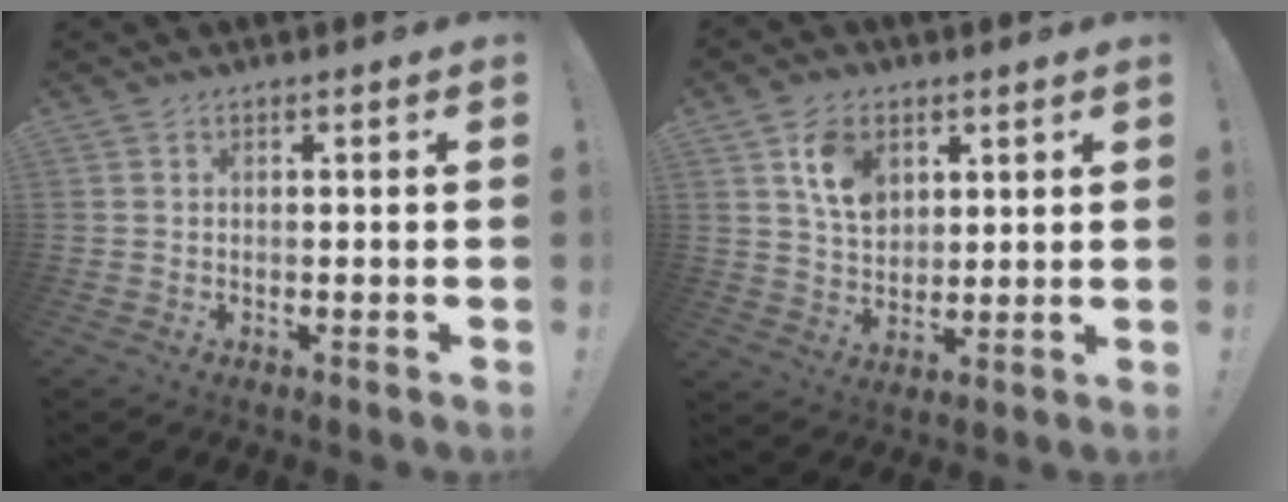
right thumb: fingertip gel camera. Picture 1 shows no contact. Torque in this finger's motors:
{"motor_torque": [1.67, 1.72, 0.39, -0.60, 0.06]}